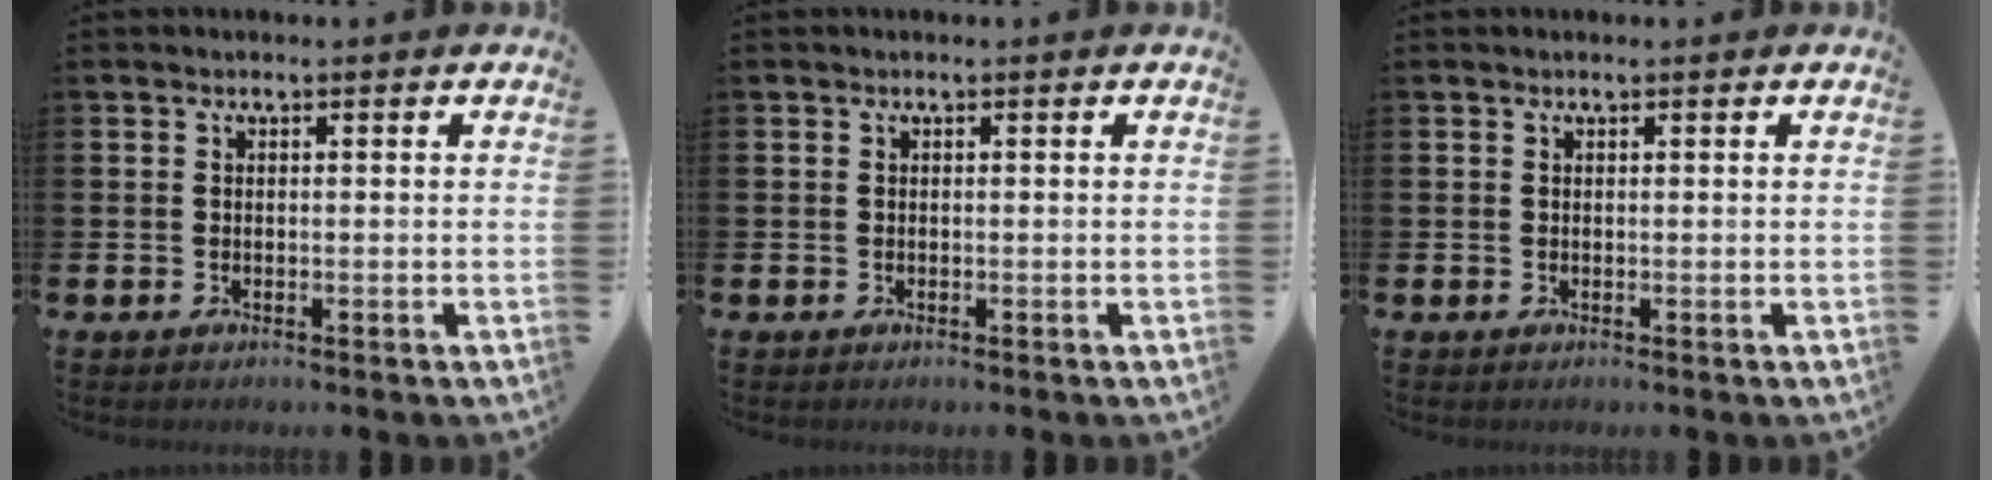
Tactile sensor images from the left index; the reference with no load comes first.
{"total": 0.0}
{"total": 0.0}